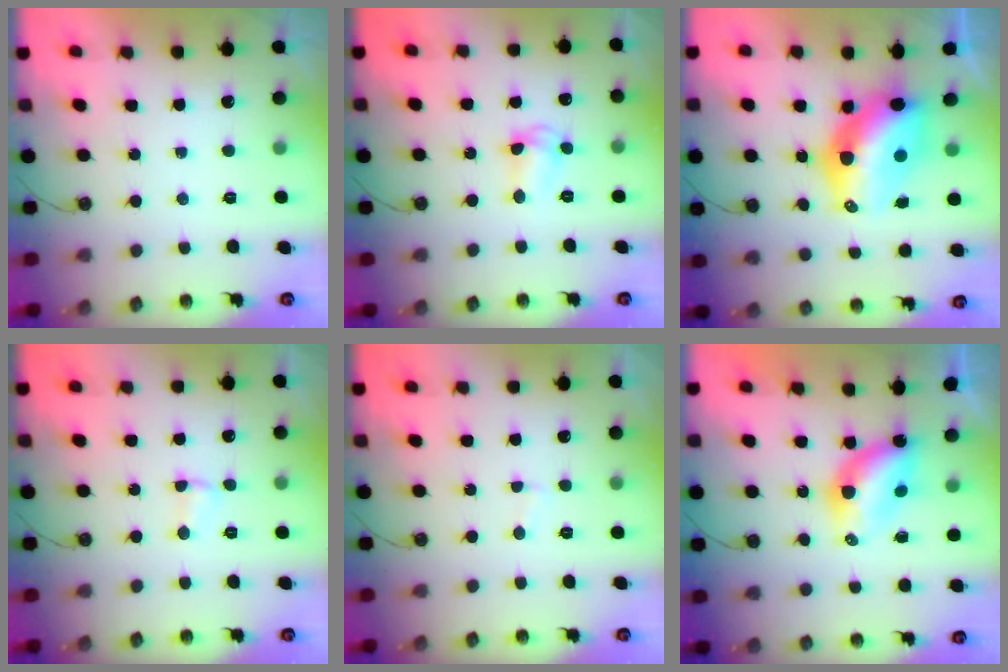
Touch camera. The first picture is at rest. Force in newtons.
{"total": 5.1, "press": 5.0, "slide": 0.3}
{"total": 13.9, "press": 13.8, "slide": 1.3}
{"total": 2.8, "press": 2.8, "slide": 0.3}
{"total": 1.7, "press": 1.7, "slide": 0.2}
{"total": 6.2, "press": 6.2, "slide": 0.3}